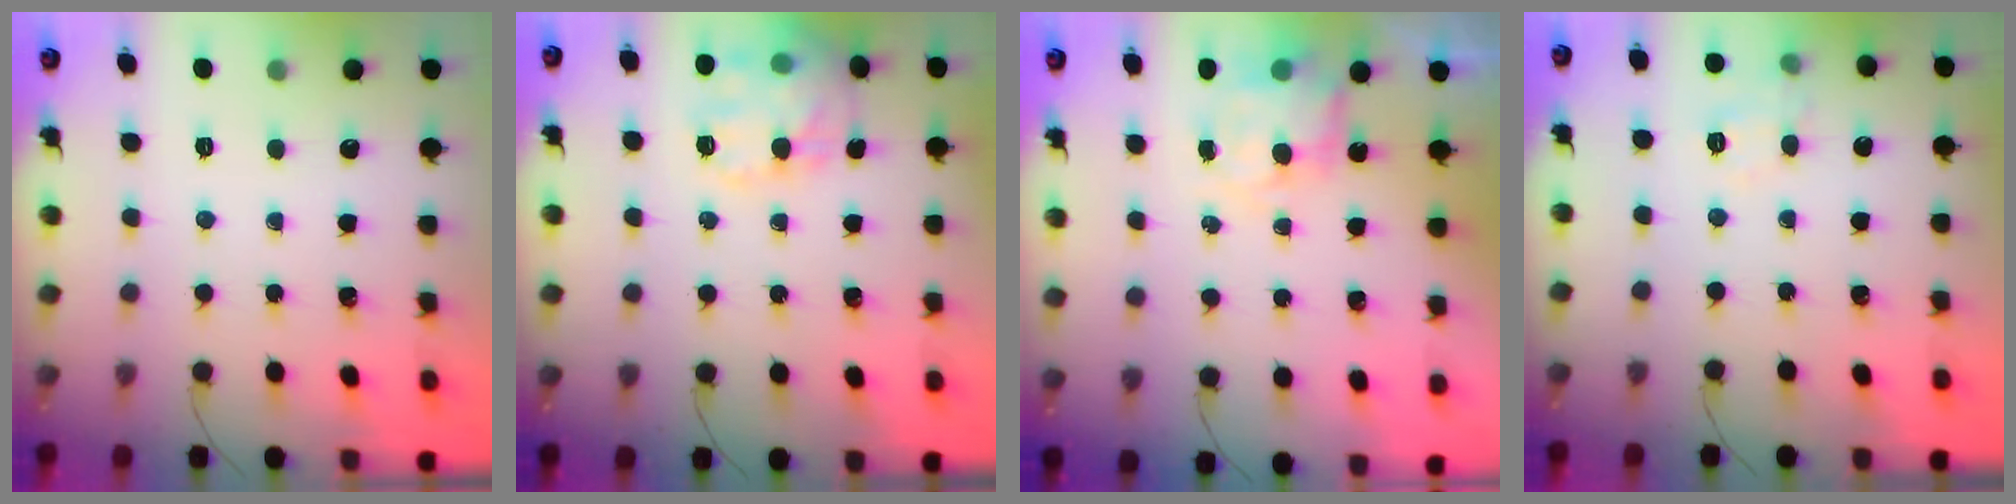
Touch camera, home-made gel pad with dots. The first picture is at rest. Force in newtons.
{"total": 16.2, "press": 16.2, "slide": 1.4}
{"total": 8.5, "press": 8.4, "slide": 1.0}
{"total": 8.6, "press": 8.5, "slide": 1.1}